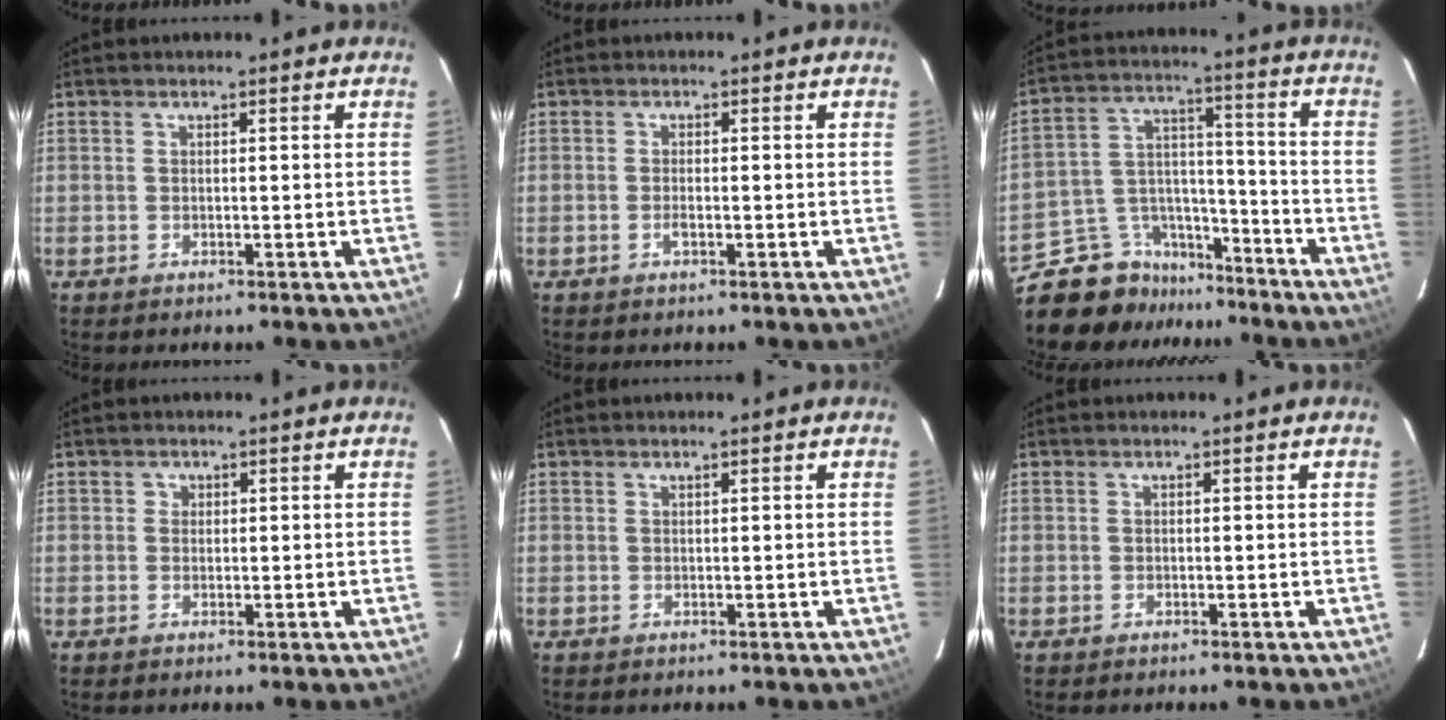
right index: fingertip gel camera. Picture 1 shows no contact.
{"total": 1.6, "force": [-0.6, 0.5, 1.4], "torque": [-0.028, 0.000, -0.011]}
{"total": 13.7, "force": [-11.4, 7.2, 2.4], "torque": [-0.061, 0.059, -0.182]}
{"total": 1.1, "force": [0.2, 1.1, 0.1], "torque": [0.004, 0.004, 0.000]}
{"total": 0.5, "force": [0.4, 0.0, 0.3], "torque": [-0.005, 0.003, 0.007]}
{"total": 0.0}